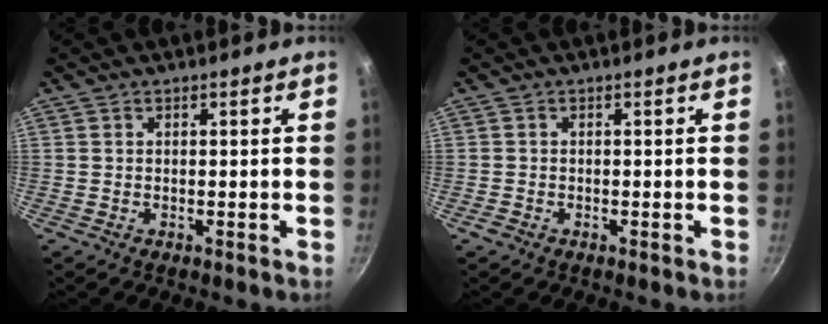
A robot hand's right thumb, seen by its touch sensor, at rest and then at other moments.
{"total": 1.1, "force": [-0.7, 0.8, 0.3], "torque": [-0.008, 0.003, -0.012]}